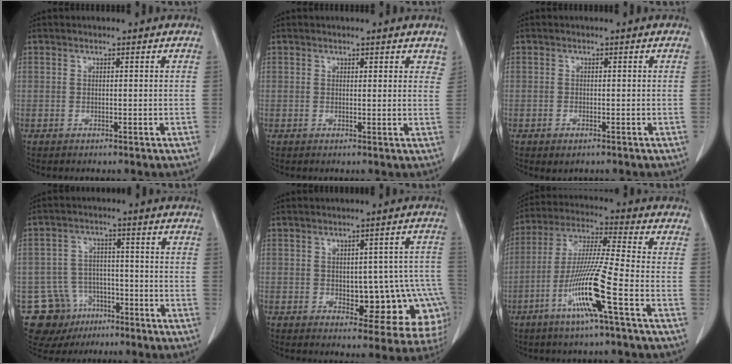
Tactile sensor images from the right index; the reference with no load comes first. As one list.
[{"total": 2.3, "force": [1.9, 0.9, 0.9], "torque": [0.006, -0.002, 0.015]}, {"total": 1.4, "force": [-0.8, 0.8, 0.8], "torque": [-0.010, -0.001, -0.004]}, {"total": 11.5, "force": [-6.4, 9.3, 2.1], "torque": [-0.045, 0.035, -0.090]}, {"total": 14.2, "force": [-3.2, 6.9, 12.0], "torque": [-0.084, 0.032, -0.023]}, {"total": 12.7, "force": [-5.3, -1.0, 11.5], "torque": [-0.229, -0.010, -0.106]}]